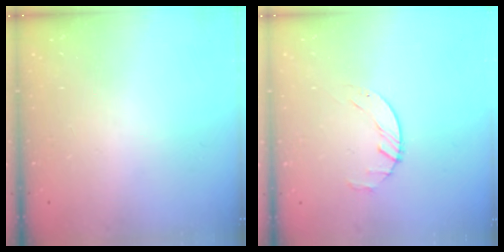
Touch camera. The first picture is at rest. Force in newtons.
{"total": 1.6, "press": 1.6, "slide": 0.3}